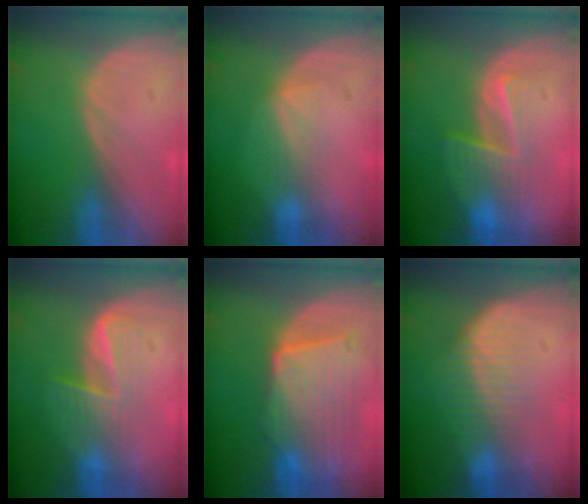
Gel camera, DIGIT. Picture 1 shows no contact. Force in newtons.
{"total": 2.7, "press": 2.7, "slide": 0.4}
{"total": 6.5, "press": 6.0, "slide": 2.4}
{"total": 7.0, "press": 5.7, "slide": 4.0}
{"total": 9.3, "press": 8.6, "slide": 3.4}
{"total": 6.5, "press": 6.0, "slide": 2.4}